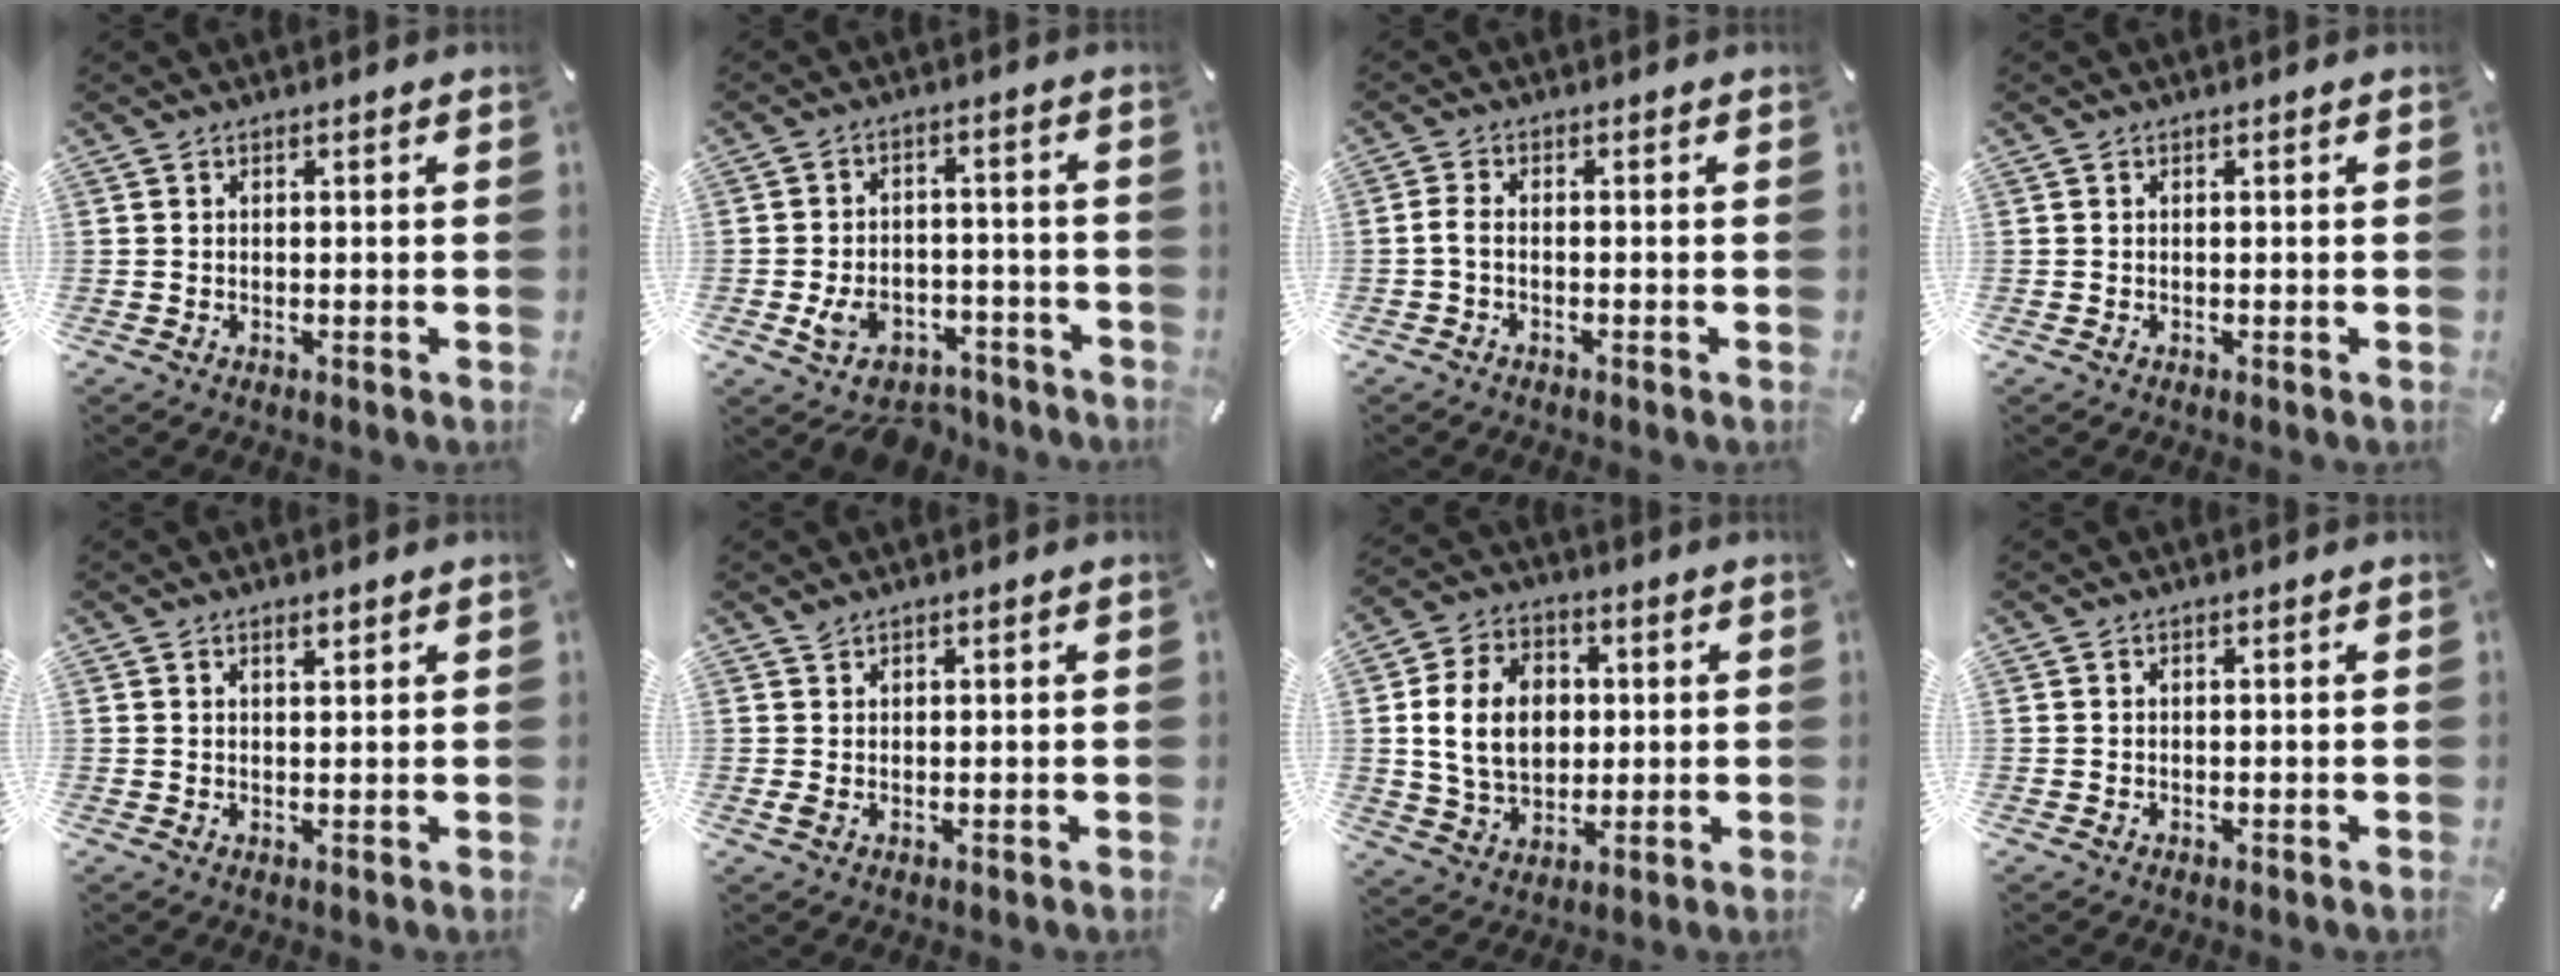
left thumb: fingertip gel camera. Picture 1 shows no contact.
{"total": 7.8, "force": [-4.2, 5.6, 3.5], "torque": [-0.052, 0.034, -0.071]}
{"total": 2.2, "force": [-1.0, 0.7, 1.8], "torque": [-0.040, 0.001, -0.020]}
{"total": 0.0}
{"total": 1.6, "force": [1.2, 0.6, 0.9], "torque": [-0.018, -0.001, 0.022]}
{"total": 1.0, "force": [0.8, 0.4, 0.5], "torque": [-0.012, -0.001, 0.015]}
{"total": 13.5, "force": [1.3, 10.6, 8.3], "torque": [-0.170, 0.017, 0.024]}
{"total": 0.0}